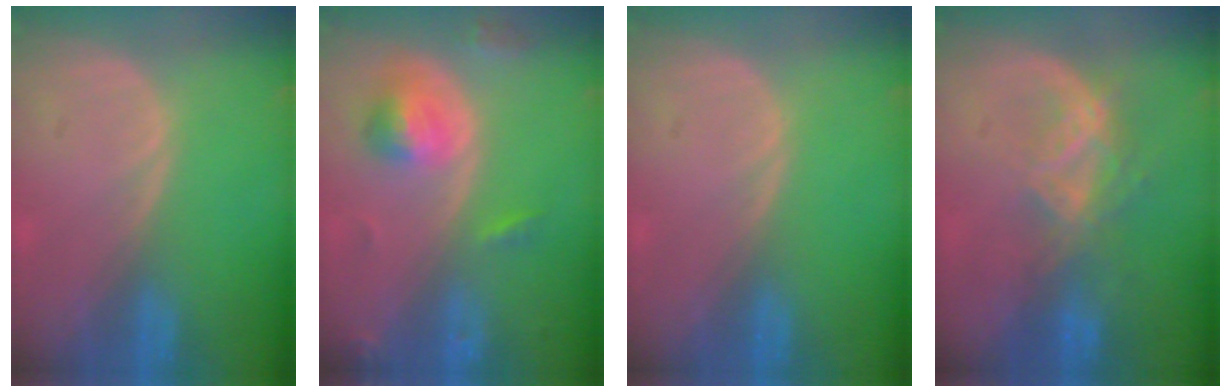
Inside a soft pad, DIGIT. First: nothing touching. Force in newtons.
{"total": 5.5, "press": 4.9, "slide": 2.3}
{"total": 0.0}
{"total": 6.7, "press": 5.9, "slide": 3.2}